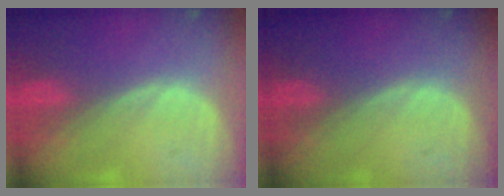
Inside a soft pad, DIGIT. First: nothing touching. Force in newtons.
{"total": 0.0}